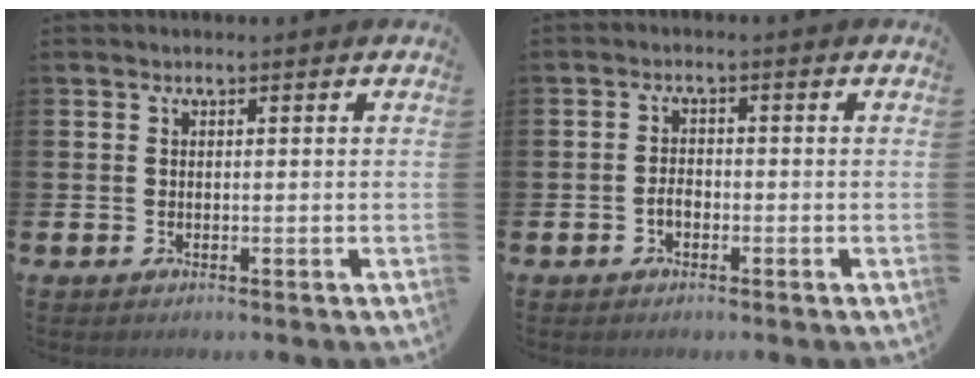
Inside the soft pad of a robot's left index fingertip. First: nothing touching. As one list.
[{"total": 1.8, "force": [-0.7, 1.1, 1.2], "torque": [-0.018, 0.002, -0.016]}]